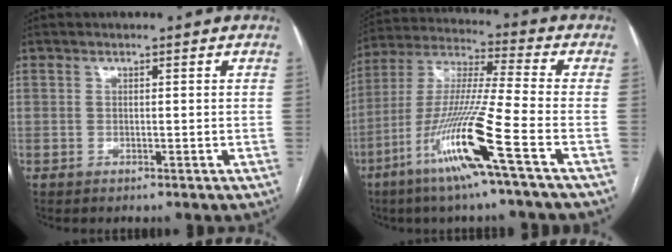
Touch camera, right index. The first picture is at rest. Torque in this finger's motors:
{"motor_torque": [2.11, -0.03, 0.71, 0.16]}